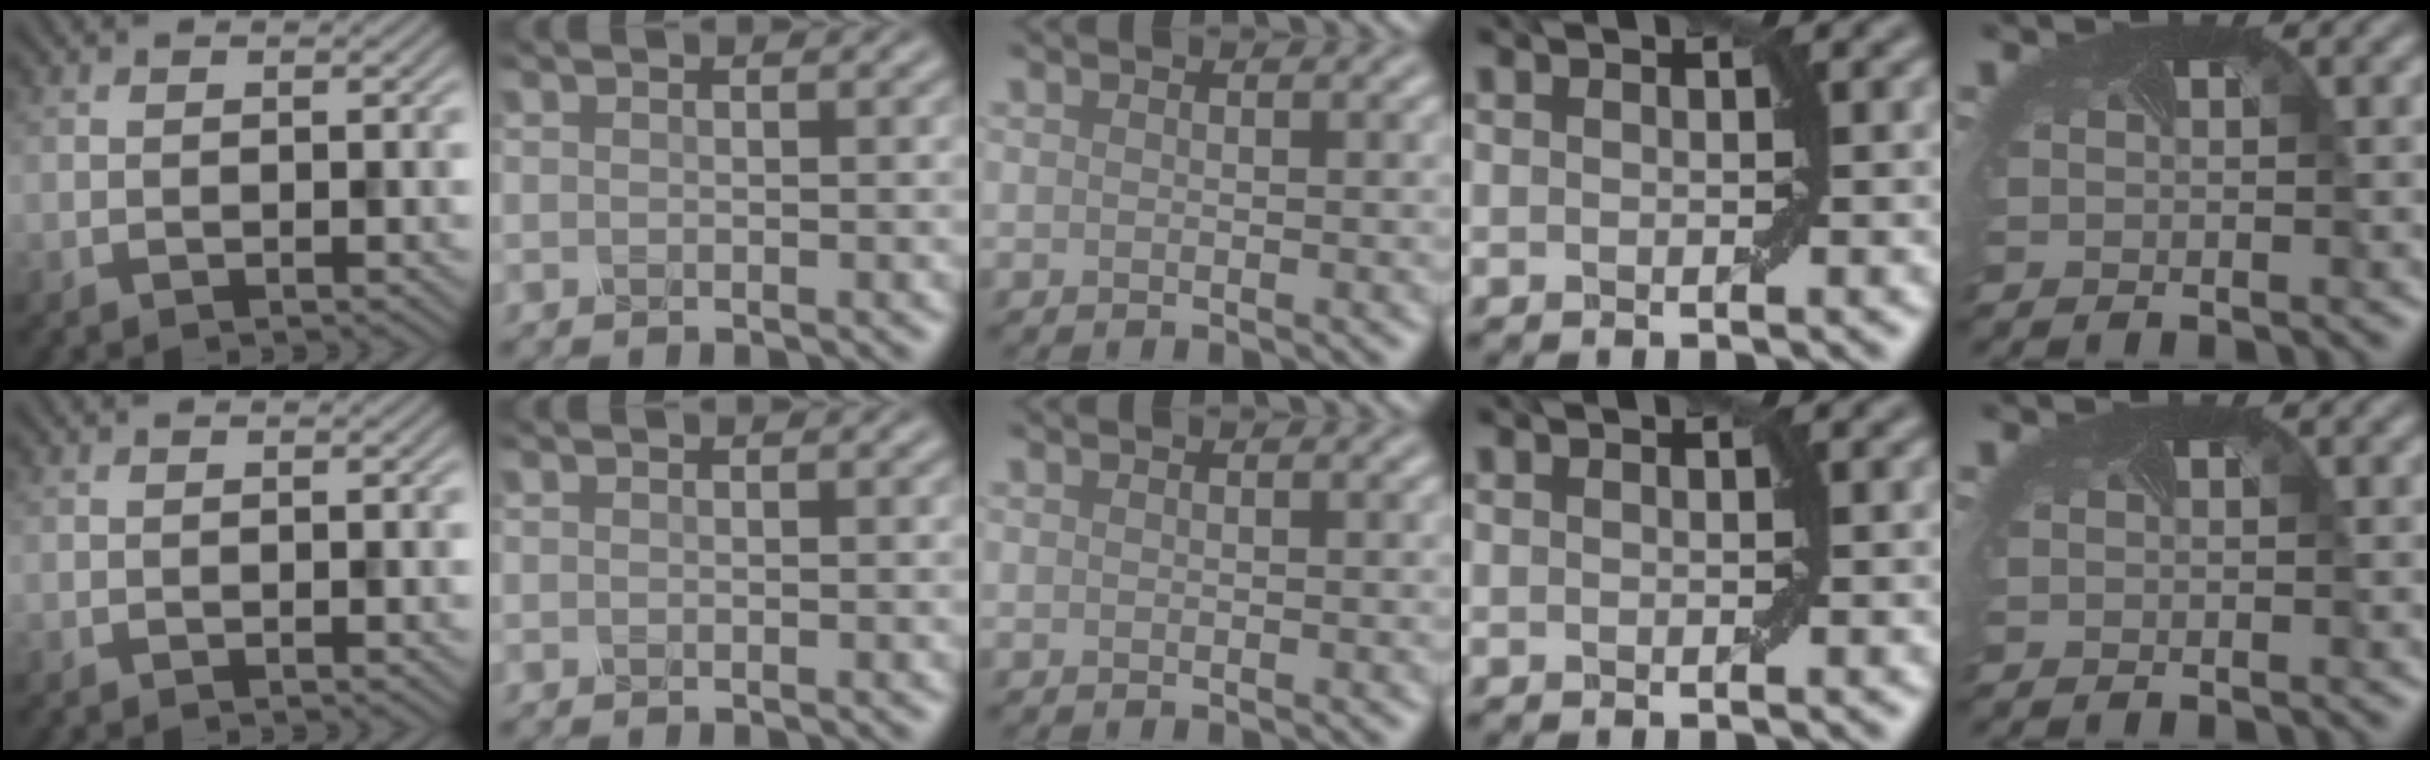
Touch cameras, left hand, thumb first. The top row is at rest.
{}